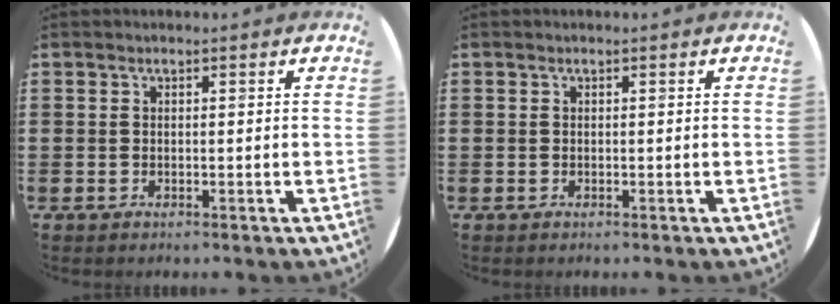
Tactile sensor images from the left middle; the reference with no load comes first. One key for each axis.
{"total": 0.0}